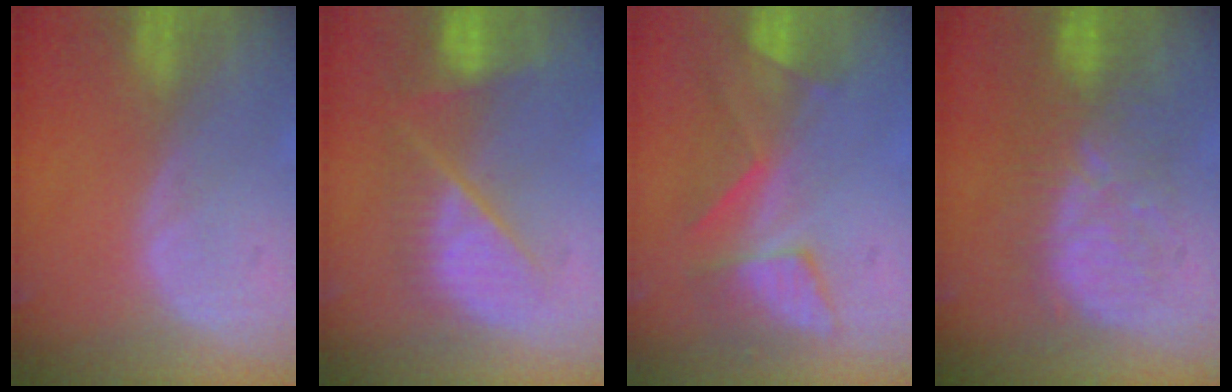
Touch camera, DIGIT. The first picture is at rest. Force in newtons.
{"total": 9.1, "press": 8.0, "slide": 4.3}
{"total": 8.1, "press": 7.0, "slide": 3.9}
{"total": 8.6, "press": 8.6, "slide": 1.0}